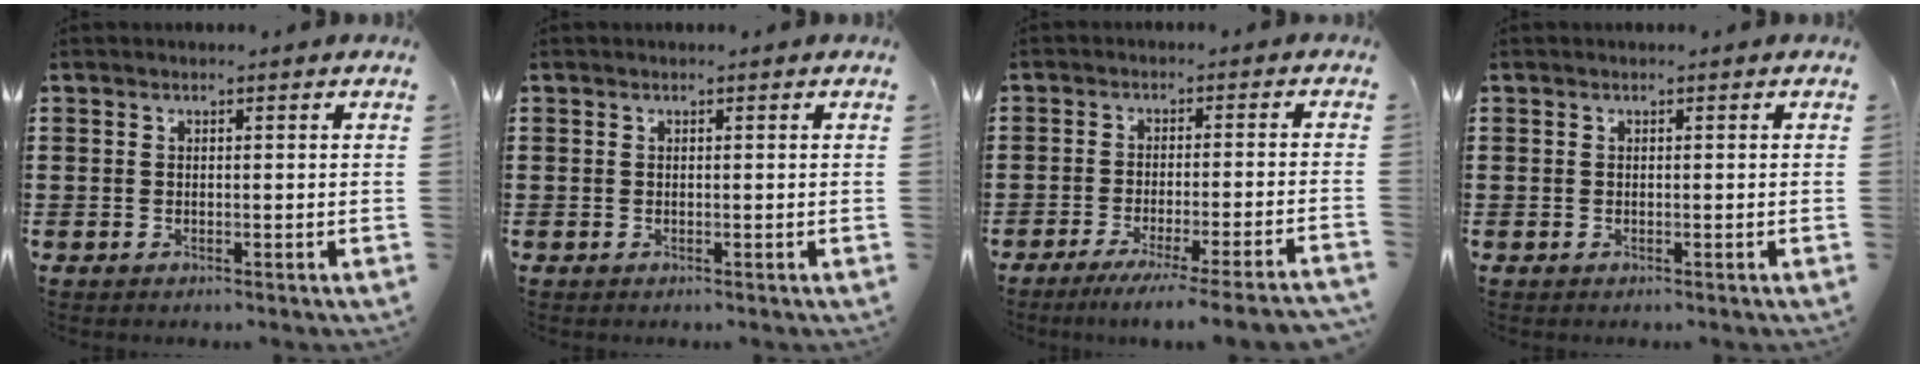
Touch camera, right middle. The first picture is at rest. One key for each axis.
{"total": 0.0}
{"total": 4.8, "fx": -4.0, "fy": -0.7, "fz": 2.5, "tx": -0.038, "ty": -0.015, "tz": -0.077}
{"total": 0.0}